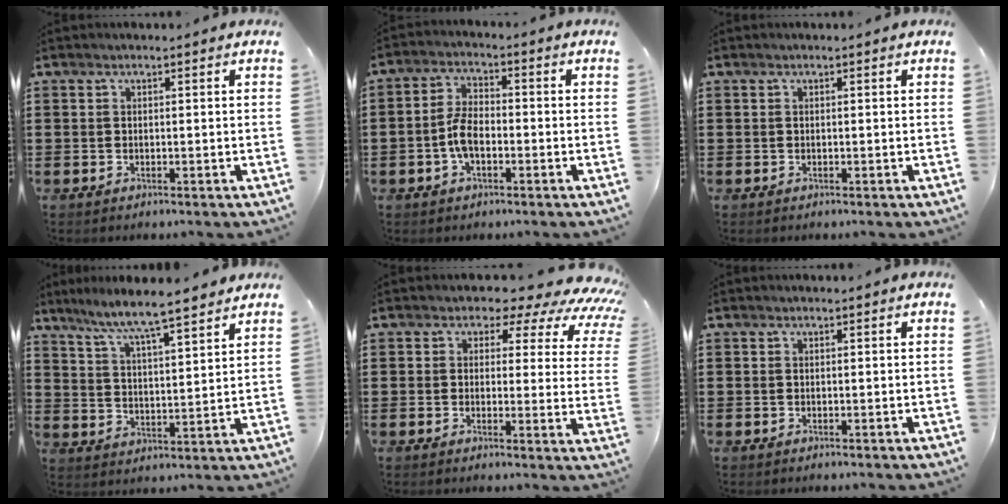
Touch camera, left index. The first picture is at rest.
{"total": 5.5, "force": [-1.5, 2.7, 4.5], "torque": [-0.107, 0.002, -0.035]}
{"total": 0.0}
{"total": 6.4, "force": [5.9, -0.2, 2.6], "torque": [-0.076, -0.037, 0.097]}
{"total": 4.5, "force": [3.2, 2.5, 1.8], "torque": [-0.034, -0.027, 0.045]}
{"total": 0.0}